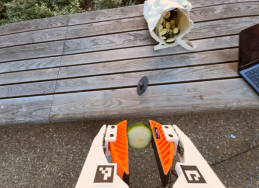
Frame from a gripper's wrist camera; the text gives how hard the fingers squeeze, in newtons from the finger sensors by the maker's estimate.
{"total": 10.6, "left": 10.6, "right": 10.5}